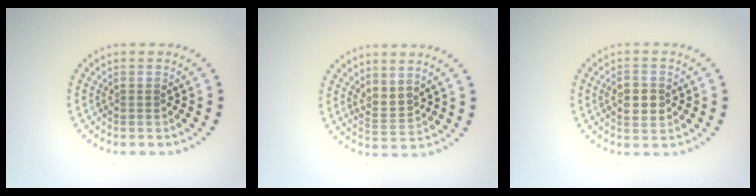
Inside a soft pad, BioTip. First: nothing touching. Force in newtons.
{"total": 2.0, "press": 1.6, "slide": 1.2}
{"total": 2.7, "press": 2.7, "slide": 0.1}